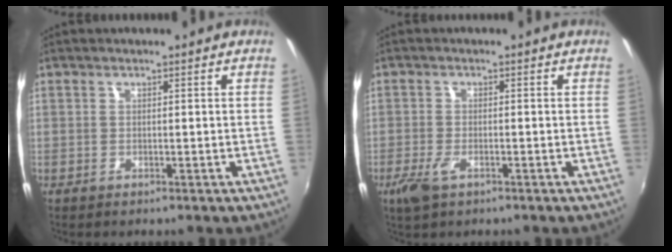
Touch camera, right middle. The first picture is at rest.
{"total": 4.2, "force": [-2.4, 1.8, 3.0], "torque": [-0.074, -0.010, -0.045]}